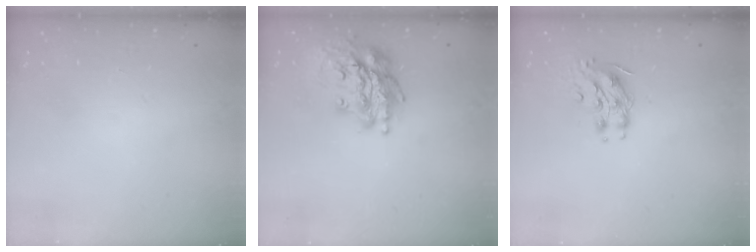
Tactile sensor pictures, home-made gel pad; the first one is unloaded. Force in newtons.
{"total": 17.5, "press": 17.4, "slide": 1.8}
{"total": 8.4, "press": 8.4, "slide": 0.5}